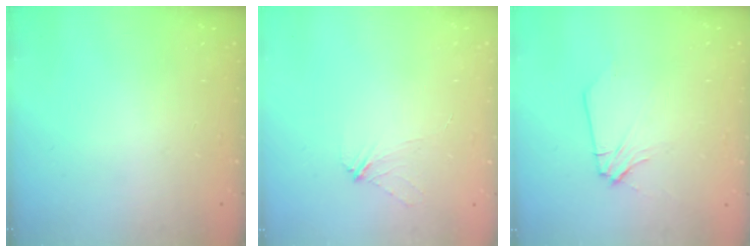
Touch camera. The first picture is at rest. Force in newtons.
{"total": 2.4, "press": 2.4, "slide": 0.5}
{"total": 2.2, "press": 2.2, "slide": 0.3}